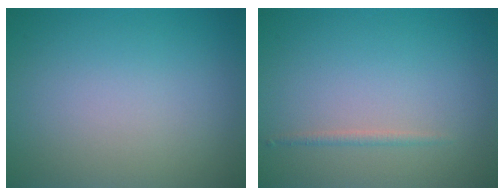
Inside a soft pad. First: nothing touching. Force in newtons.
{"total": 0.8, "press": 0.8, "slide": 0.0}